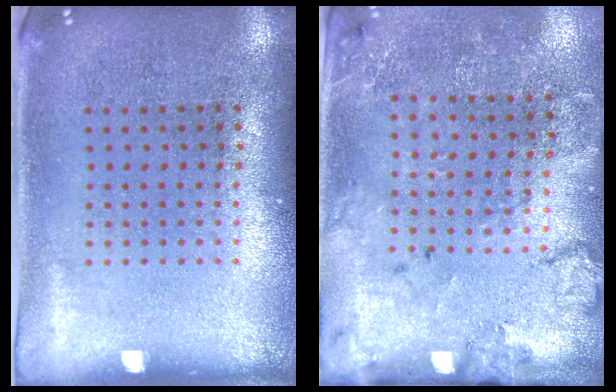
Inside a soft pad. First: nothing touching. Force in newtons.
{"total": 1.8, "press": 1.5, "slide": 1.0}